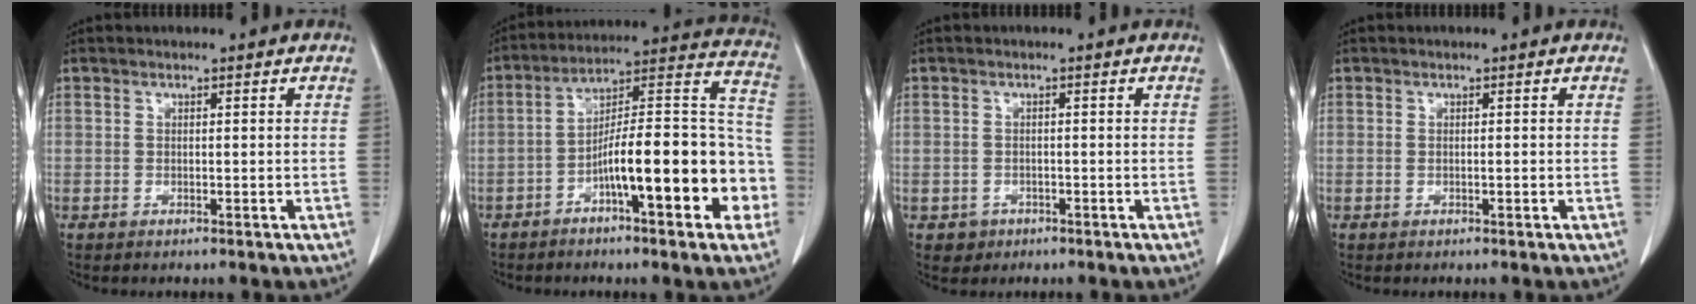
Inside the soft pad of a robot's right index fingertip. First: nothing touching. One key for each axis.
{"total": 19.1, "fx": -6.5, "fy": 3.9, "fz": 17.6, "tx": -0.217, "ty": 0.043, "tz": -0.092}
{"total": 2.3, "fx": -1.0, "fy": 2.0, "fz": 0.1, "tx": 0.001, "ty": 0.009, "tz": -0.013}
{"total": 0.5, "fx": -0.1, "fy": 0.1, "fz": 0.5, "tx": -0.009, "ty": 0.000, "tz": -0.001}